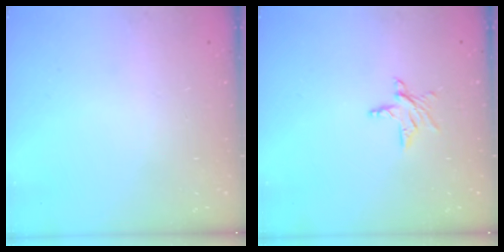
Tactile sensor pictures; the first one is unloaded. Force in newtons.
{"total": 4.0, "press": 4.0, "slide": 0.3}